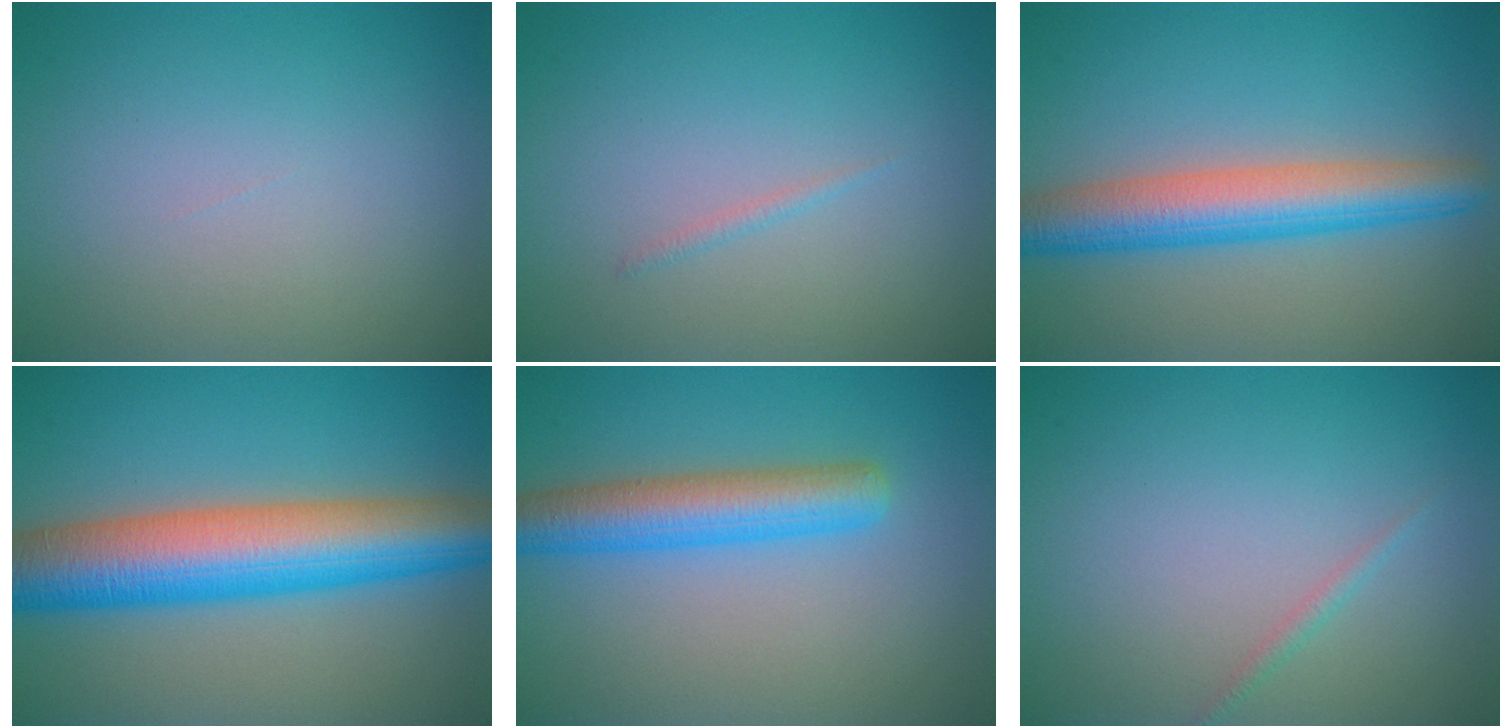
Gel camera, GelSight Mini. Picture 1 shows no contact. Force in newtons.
{"total": 0.5, "press": 0.5, "slide": 0.1}
{"total": 6.3, "press": 6.3, "slide": 0.2}
{"total": 11.0, "press": 11.0, "slide": 0.1}
{"total": 5.1, "press": 5.1, "slide": 0.2}
{"total": 0.7, "press": 0.7, "slide": 0.1}